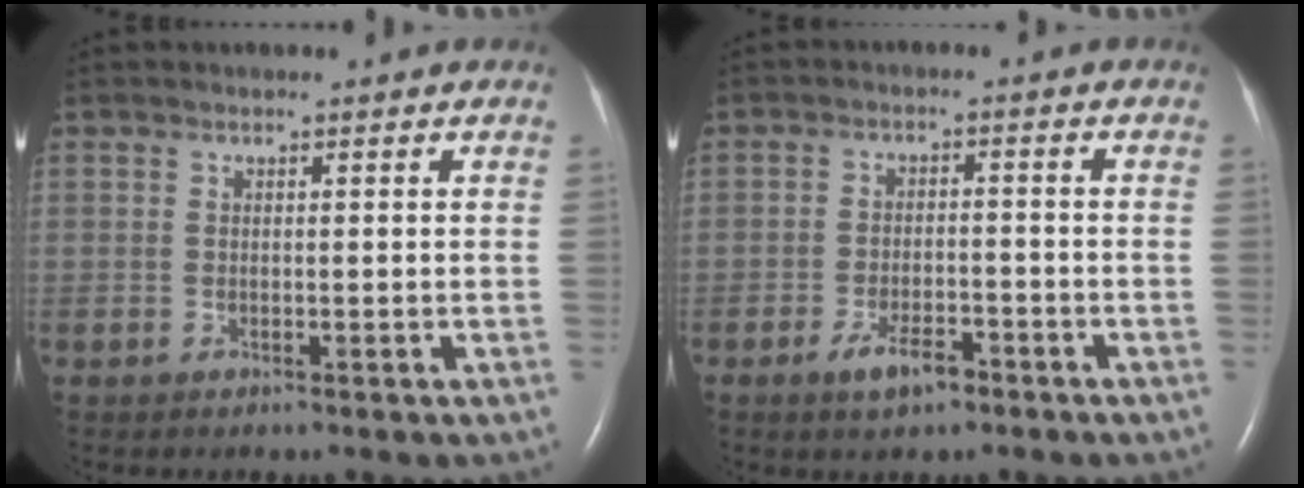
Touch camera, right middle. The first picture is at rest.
{"total": 4.5, "force": [-2.9, 1.7, 3.0], "torque": [-0.058, 0.000, -0.048]}